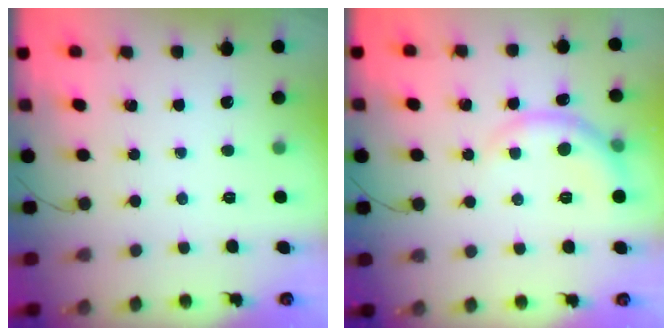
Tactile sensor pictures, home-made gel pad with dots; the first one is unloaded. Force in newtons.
{"total": 6.5, "press": 6.4, "slide": 0.9}